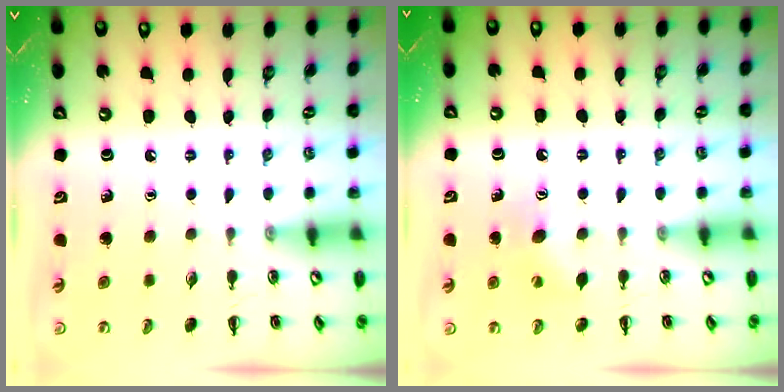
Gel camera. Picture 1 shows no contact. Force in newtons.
{"total": 6.7, "press": 6.4, "slide": 1.9}